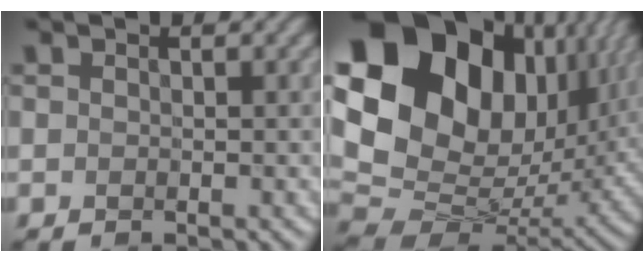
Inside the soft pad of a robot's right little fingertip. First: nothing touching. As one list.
[{"total": 19.4, "force": [7.0, 13.6, 12.0], "torque": [-0.267, 0.033, 0.133]}]